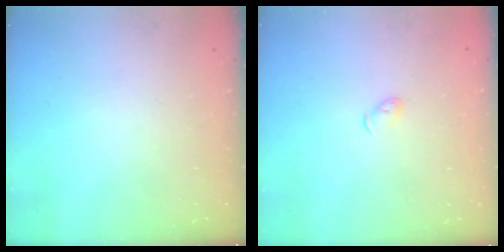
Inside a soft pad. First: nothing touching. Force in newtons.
{"total": 3.7, "press": 3.6, "slide": 0.9}